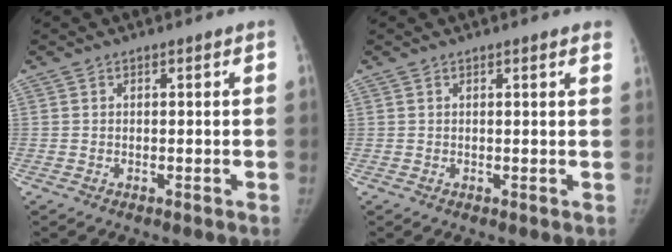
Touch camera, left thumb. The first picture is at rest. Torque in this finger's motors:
{"motor_torque": [-0.09, 0.04, 0.08, 0.27, 0.00]}